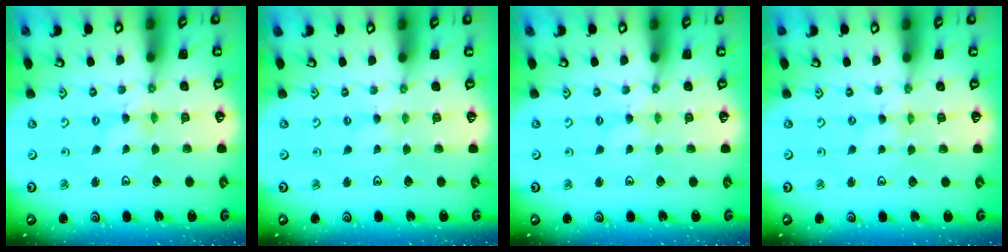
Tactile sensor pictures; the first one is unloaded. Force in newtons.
{"total": 1.4, "press": 1.4, "slide": 0.3}
{"total": 2.1, "press": 2.1, "slide": 0.4}
{"total": 0.5, "press": 0.5, "slide": 0.2}